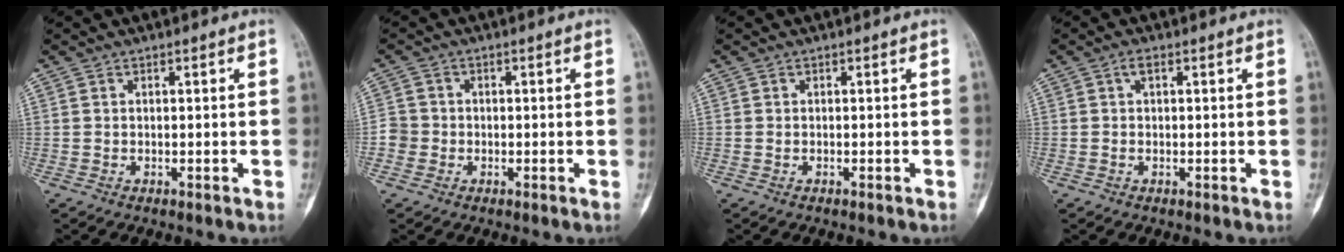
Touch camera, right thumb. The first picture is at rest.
{"total": 2.7, "force": [-0.8, 2.5, 0.2], "torque": [0.010, 0.010, -0.023]}
{"total": 0.0}
{"total": 1.3, "force": [0.3, 0.6, 1.1], "torque": [-0.018, 0.005, 0.003]}